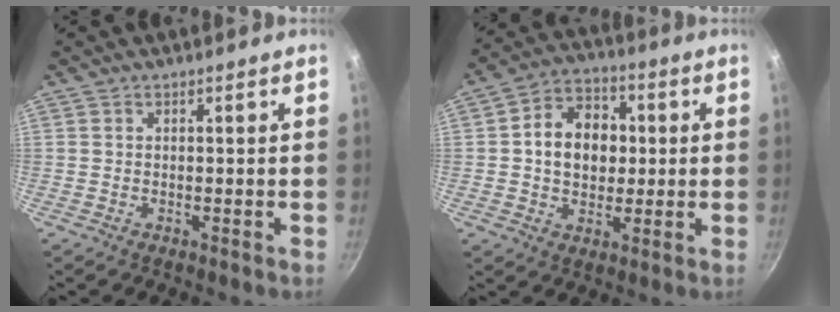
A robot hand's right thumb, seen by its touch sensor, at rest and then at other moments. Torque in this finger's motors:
{"motor_torque": [-0.16, 0.64, 0.31, 0.26, 0.17]}